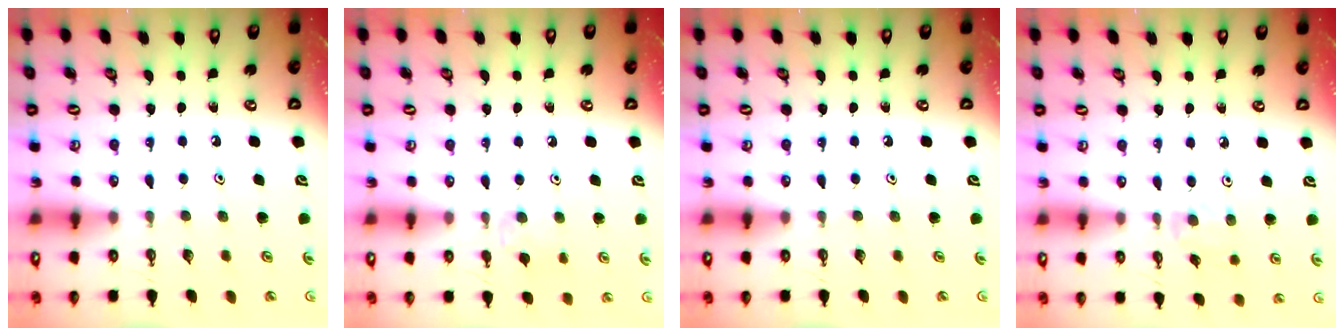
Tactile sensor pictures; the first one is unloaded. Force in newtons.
{"total": 5.1, "press": 5.0, "slide": 0.7}
{"total": 0.0}
{"total": 2.3, "press": 2.3, "slide": 0.4}